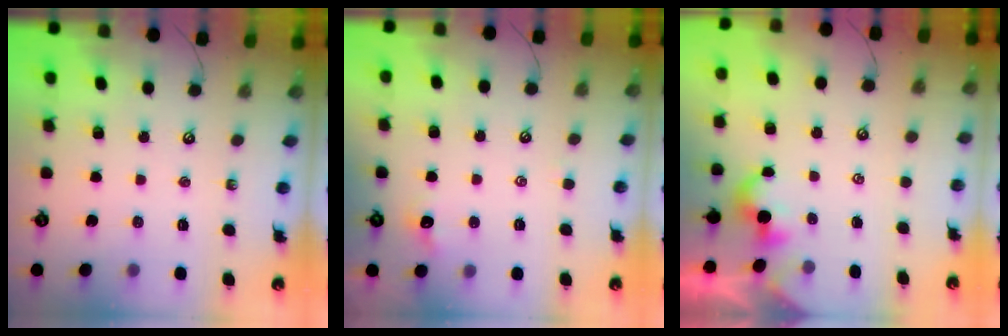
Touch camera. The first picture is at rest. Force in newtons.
{"total": 0.0}
{"total": 3.8, "press": 3.8, "slide": 0.1}